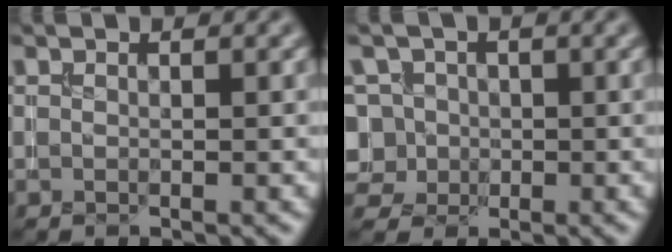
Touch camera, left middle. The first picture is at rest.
{"total": 5.9, "force": [-0.6, 5.4, 2.3], "torque": [-0.044, 0.031, -0.037]}